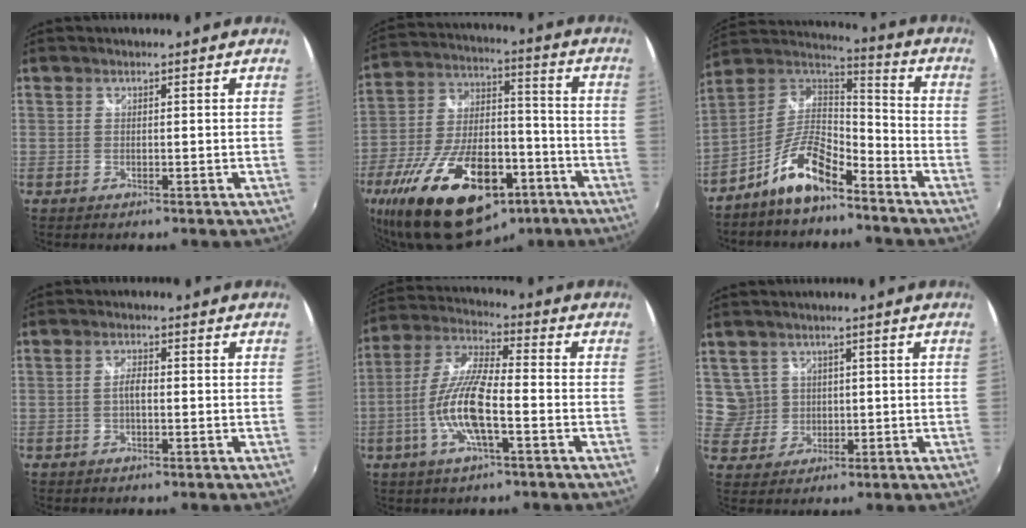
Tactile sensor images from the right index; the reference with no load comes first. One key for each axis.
{"total": 27.4, "fx": -15.6, "fy": 13.4, "fz": 18.1, "tx": -0.355, "ty": -0.016, "tz": -0.241}
{"total": 12.3, "fx": -8.0, "fy": 4.2, "fz": 8.3, "tx": -0.180, "ty": 0.014, "tz": -0.151}
{"total": 2.1, "fx": -0.4, "fy": 0.7, "fz": 1.9, "tx": -0.037, "ty": 0.005, "tz": -0.009}
{"total": 12.0, "fx": -3.8, "fy": 2.5, "fz": 11.1, "tx": -0.232, "ty": -0.003, "tz": -0.073}
{"total": 4.9, "fx": 1.2, "fy": 4.7, "fz": 0.3, "tx": -0.001, "ty": 0.011, "tz": 0.029}